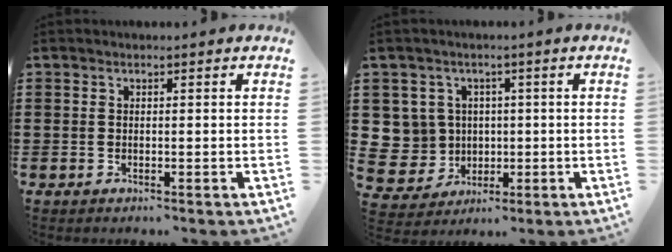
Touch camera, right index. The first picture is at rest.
{"total": 5.9, "force": [0.7, 5.8, 0.8], "torque": [-0.061, 0.006, 0.013]}